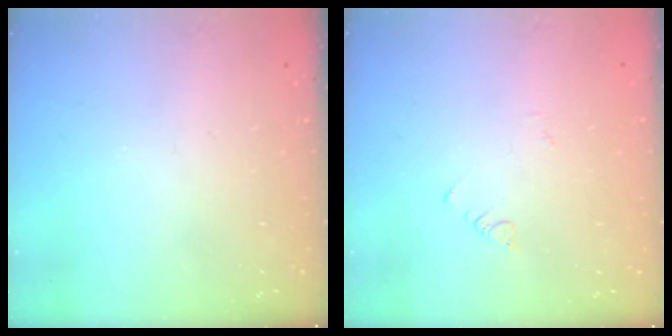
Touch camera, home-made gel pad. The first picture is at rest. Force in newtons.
{"total": 1.1, "press": 1.1, "slide": 0.3}